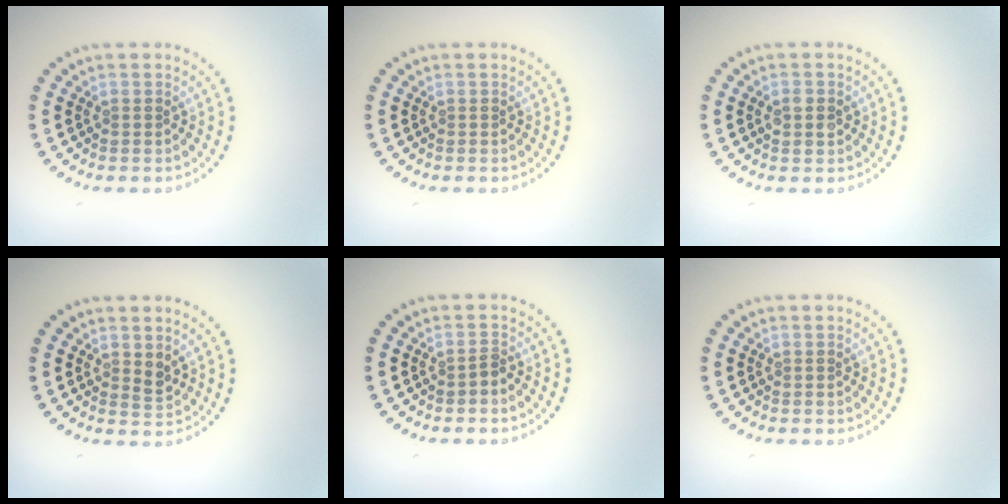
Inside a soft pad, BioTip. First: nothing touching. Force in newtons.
{"total": 0.0}
{"total": 1.9, "press": 1.9, "slide": 0.1}
{"total": 1.1, "press": 1.0, "slide": 0.6}
{"total": 0.6, "press": 0.4, "slide": 0.5}
{"total": 0.0}